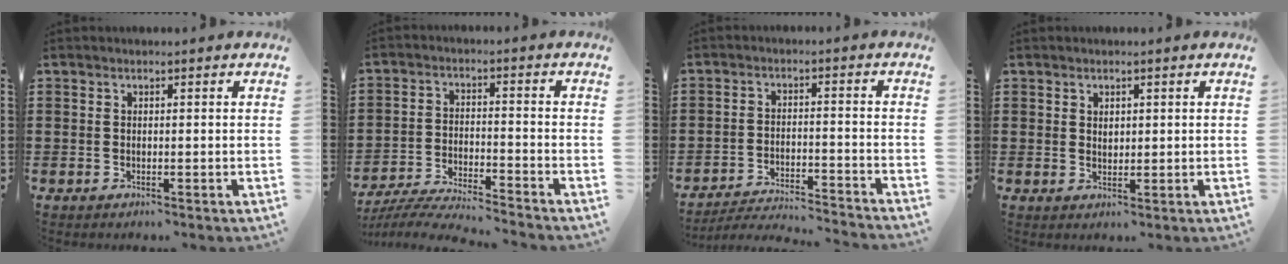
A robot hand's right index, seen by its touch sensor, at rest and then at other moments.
{"total": 5.8, "force": [-5.6, 0.0, 1.3], "torque": [-0.039, -0.008, -0.116]}
{"total": 4.0, "force": [-3.9, -0.1, 0.8], "torque": [-0.026, -0.005, -0.085]}
{"total": 1.2, "force": [0.7, 0.9, 0.5], "torque": [-0.011, 0.003, 0.014]}